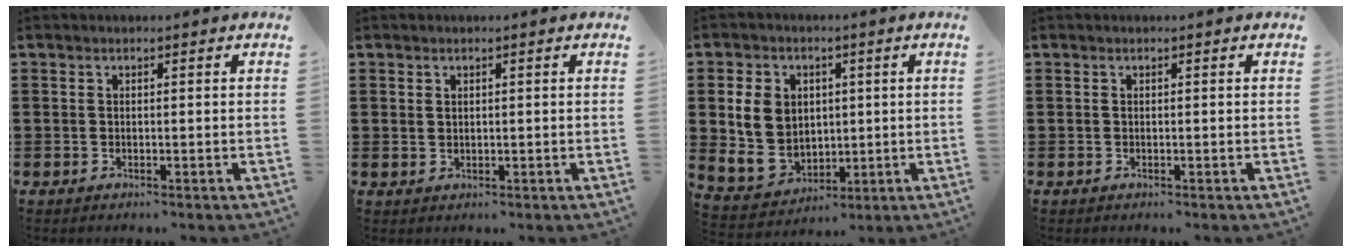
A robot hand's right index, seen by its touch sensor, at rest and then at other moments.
{"total": 1.0, "force": [0.8, 0.6, 0.2], "torque": [-0.006, 0.001, 0.016]}
{"total": 9.7, "force": [1.6, 8.2, 4.9], "torque": [-0.143, 0.011, 0.028]}
{"total": 0.0}